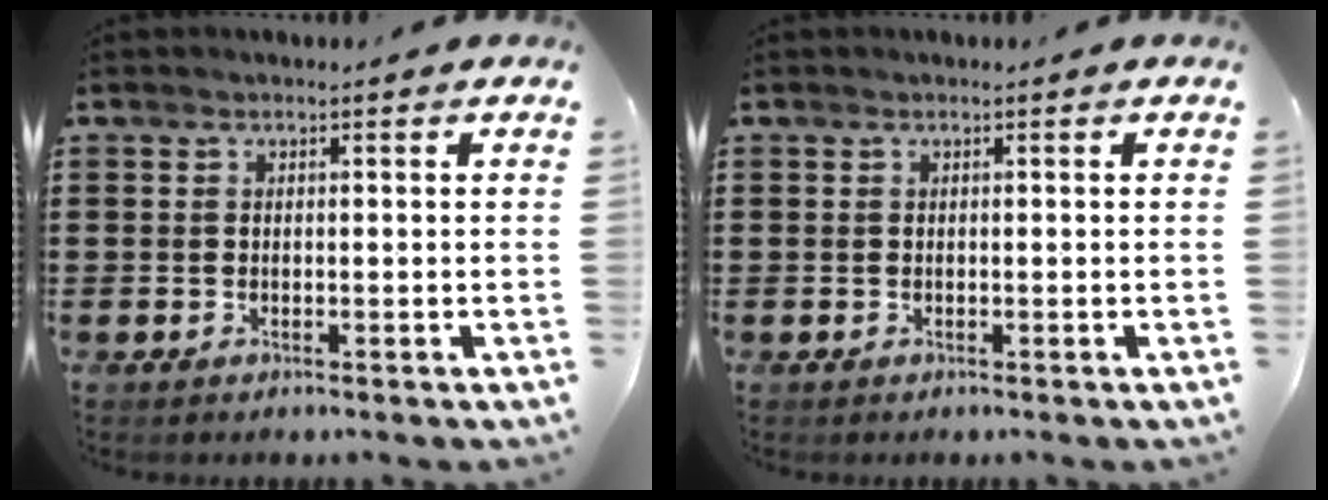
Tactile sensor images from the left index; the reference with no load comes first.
{"total": 0.0}